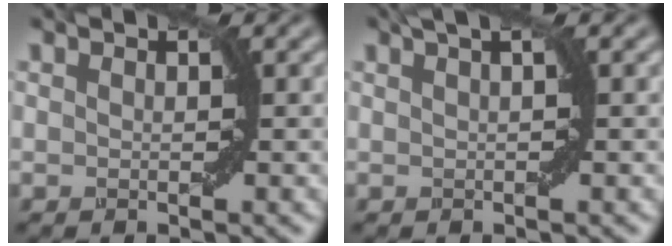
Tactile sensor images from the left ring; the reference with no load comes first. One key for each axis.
{"total": 2.0, "fx": 1.0, "fy": 0.2, "fz": 1.7, "tx": -0.025, "ty": -0.001, "tz": 0.013}